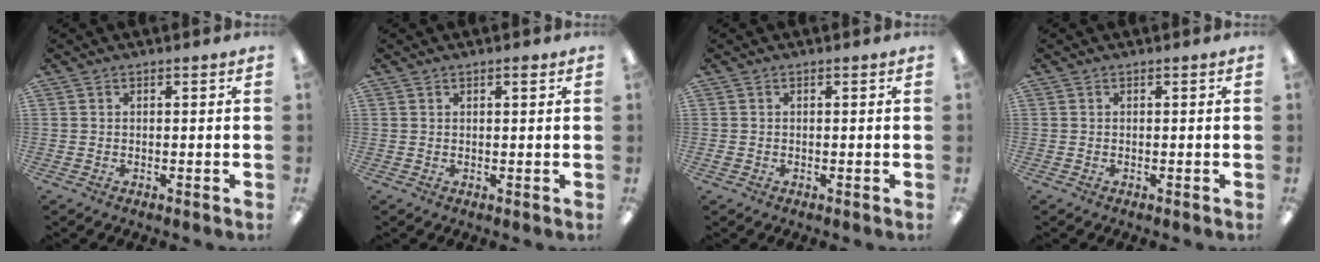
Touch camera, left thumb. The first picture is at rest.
{"total": 1.2, "force": [0.9, 0.3, 0.7], "torque": [-0.007, -0.003, 0.013]}
{"total": 0.8, "force": [-0.1, 0.7, 0.4], "torque": [-0.007, 0.004, -0.004]}
{"total": 0.0}